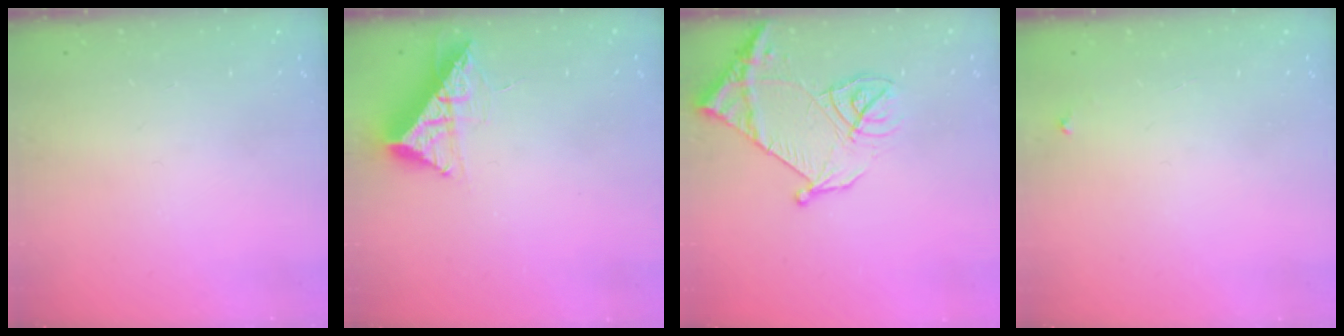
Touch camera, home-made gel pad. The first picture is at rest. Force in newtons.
{"total": 10.4, "press": 10.4, "slide": 0.7}
{"total": 14.4, "press": 14.3, "slide": 1.6}
{"total": 2.2, "press": 2.2, "slide": 0.1}